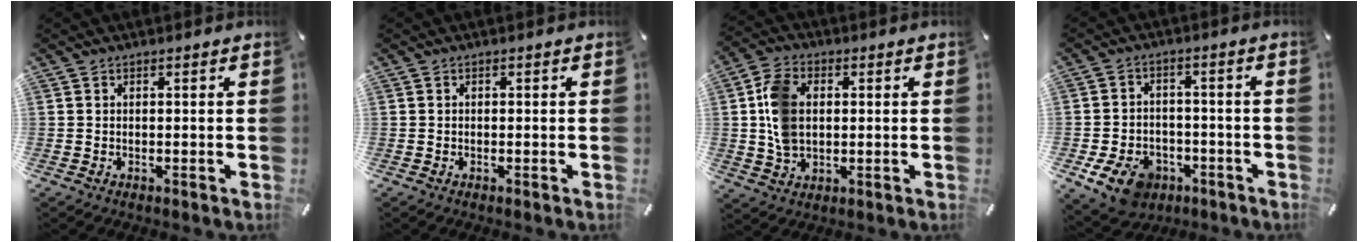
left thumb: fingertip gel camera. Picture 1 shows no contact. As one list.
[{"total": 0.0}, {"total": 10.1, "force": [0.9, 7.3, 6.9], "torque": [-0.151, 0.007, 0.018]}, {"total": 9.9, "force": [-5.2, 6.9, 4.8], "torque": [-0.106, 0.034, -0.092]}]